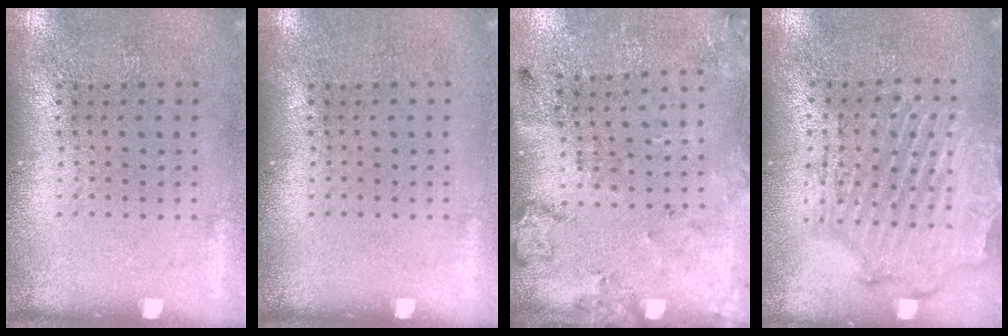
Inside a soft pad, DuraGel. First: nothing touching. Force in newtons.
{"total": 0.0}
{"total": 2.2, "press": 1.4, "slide": 1.7}
{"total": 2.1, "press": 2.0, "slide": 0.6}